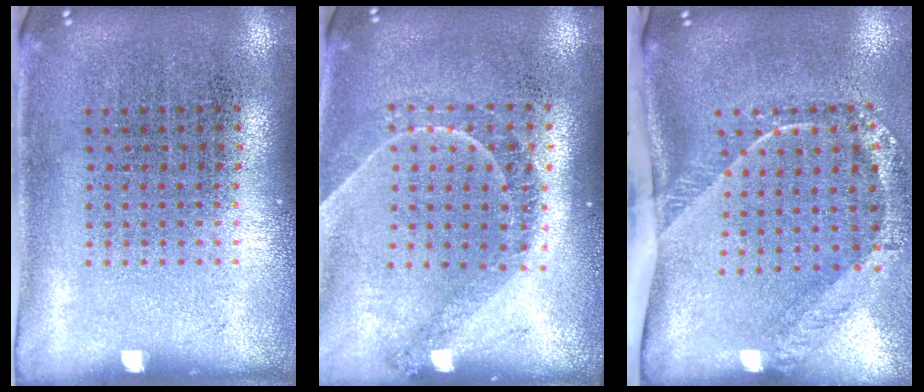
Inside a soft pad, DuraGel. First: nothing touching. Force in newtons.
{"total": 1.2, "press": 1.2, "slide": 0.4}
{"total": 2.6, "press": 1.7, "slide": 2.0}